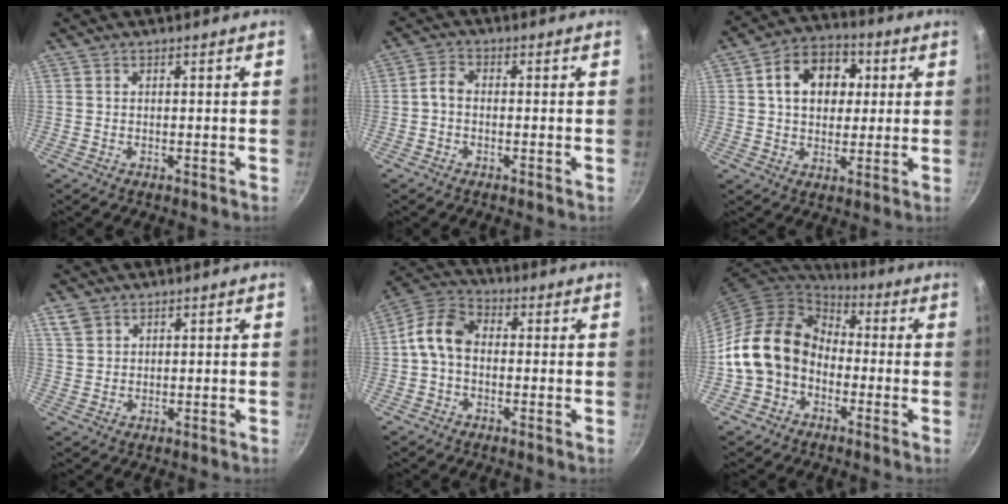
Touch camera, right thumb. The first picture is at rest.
{"total": 2.8, "force": [-0.7, 2.0, 1.9], "torque": [-0.042, 0.017, -0.023]}
{"total": 12.8, "force": [2.8, 9.6, 8.0], "torque": [-0.093, 0.015, 0.032]}
{"total": 3.6, "force": [2.1, 2.6, 1.4], "torque": [-0.017, 0.001, 0.044]}
{"total": 8.6, "force": [-0.2, 6.3, 5.8], "torque": [-0.096, 0.027, -0.025]}
{"total": 14.7, "force": [-2.7, 11.9, 8.3], "torque": [-0.111, 0.050, -0.063]}